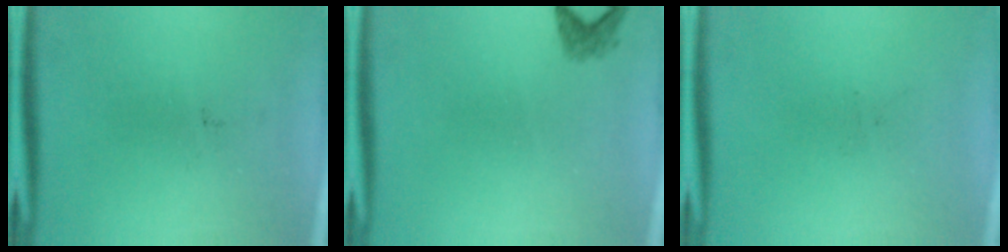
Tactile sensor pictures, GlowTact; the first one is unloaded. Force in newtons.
{"total": 1.4}
{"total": 0.0}